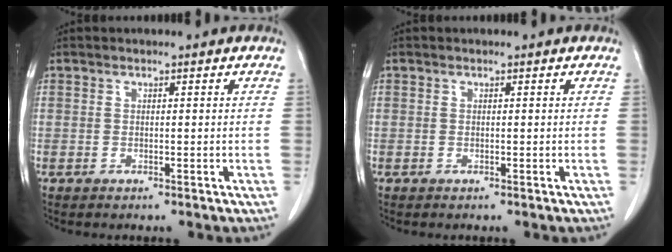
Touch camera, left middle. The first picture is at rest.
{"total": 0.0}